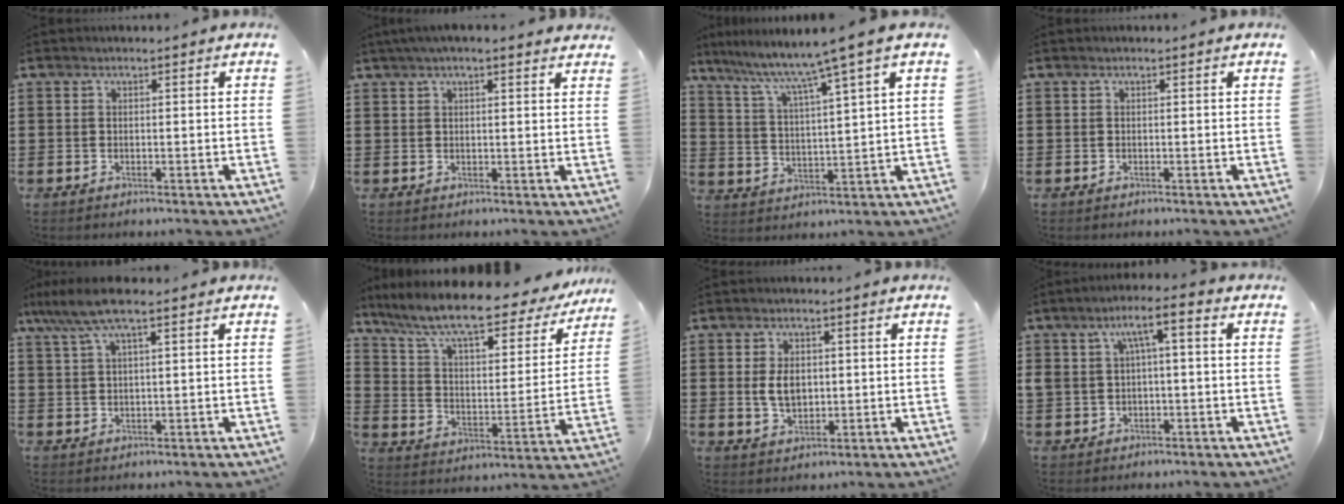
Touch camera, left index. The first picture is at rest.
{"total": 2.8, "force": [2.2, 0.3, 1.7], "torque": [-0.039, 0.006, 0.040]}
{"total": 6.9, "force": [5.2, -1.1, 4.4], "torque": [-0.108, -0.040, 0.078]}
{"total": 0.0}
{"total": 6.5, "force": [4.0, 1.0, 5.0], "torque": [-0.113, 0.001, 0.070]}
{"total": 10.0, "force": [8.3, 1.0, 5.5], "torque": [-0.139, -0.051, 0.137]}
{"total": 4.4, "force": [0.4, 2.8, 3.4], "torque": [-0.071, 0.002, 0.002]}
{"total": 5.4, "force": [0.6, 1.9, 5.0], "torque": [-0.099, 0.015, 0.005]}